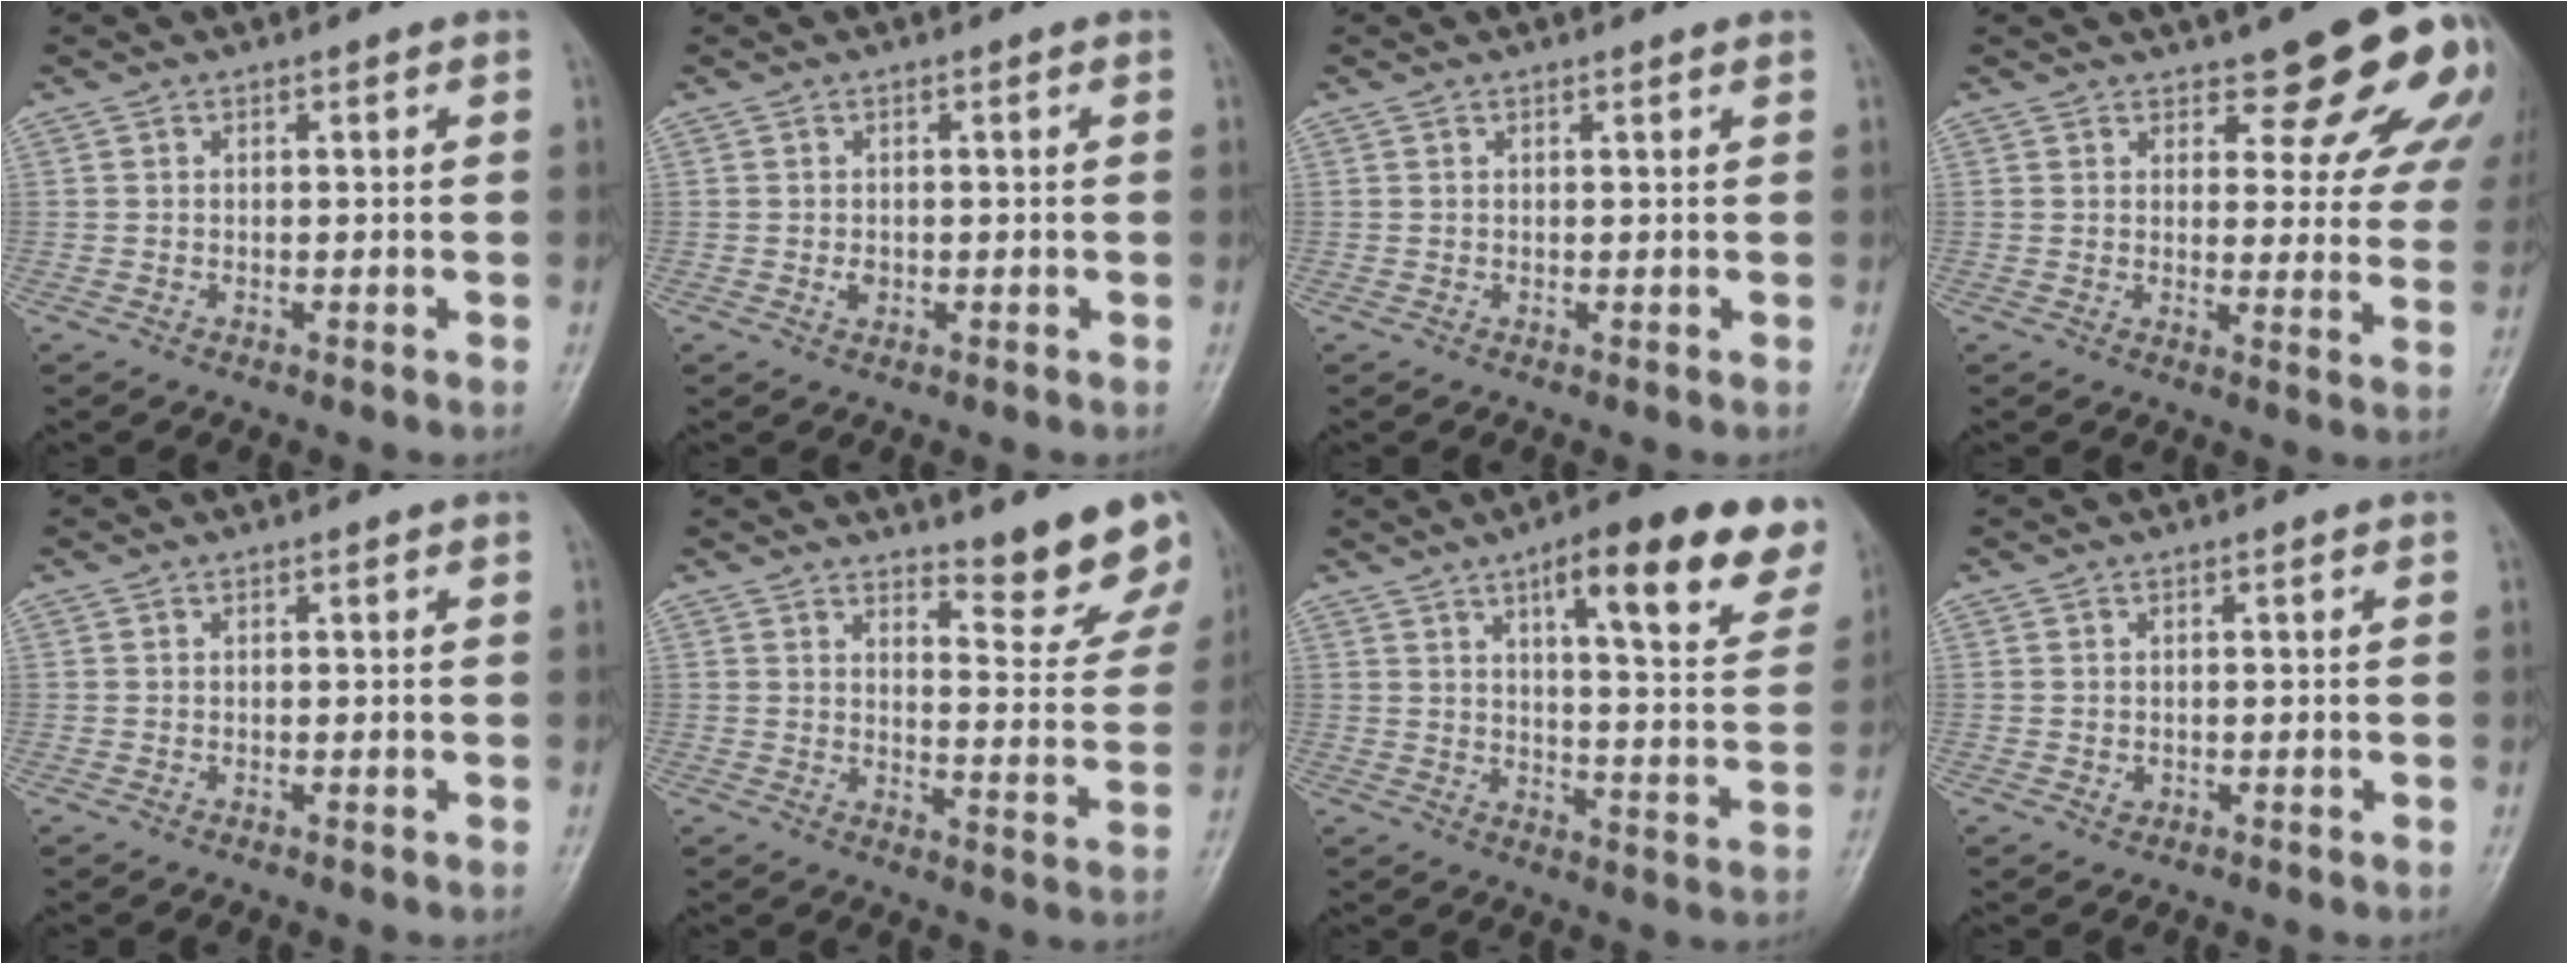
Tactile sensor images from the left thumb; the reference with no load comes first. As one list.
[{"total": 1.2, "force": [-0.3, 0.9, 0.6], "torque": [-0.010, 0.000, -0.005]}, {"total": 0.5, "force": [0.4, 0.0, 0.4], "torque": [-0.007, -0.001, 0.005]}, {"total": 12.6, "force": [8.9, 4.3, 7.8], "torque": [-0.056, -0.057, 0.099]}, {"total": 0.0}, {"total": 10.3, "force": [8.8, 2.1, 4.9], "torque": [-0.031, -0.075, 0.110]}, {"total": 18.5, "force": [10.7, 5.0, 14.2], "torque": [-0.153, -0.042, 0.143]}, {"total": 0.8, "force": [-0.3, 0.7, 0.2], "torque": [-0.002, 0.001, -0.002]}]